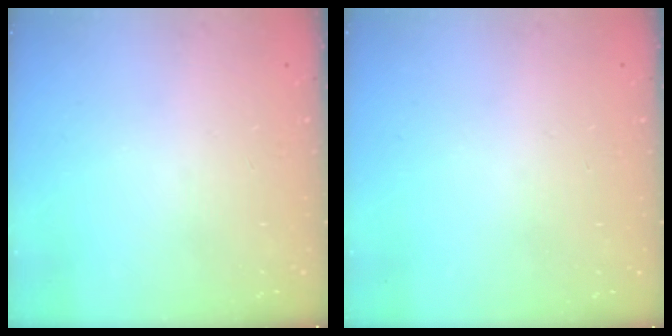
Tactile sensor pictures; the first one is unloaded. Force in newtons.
{"total": 0.0}